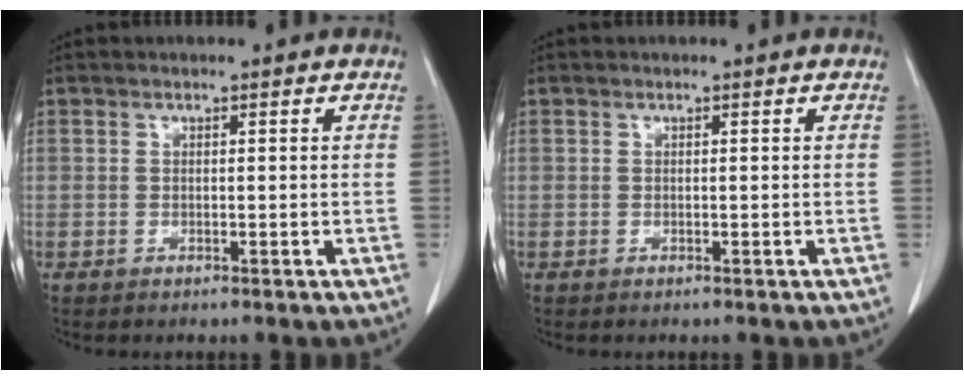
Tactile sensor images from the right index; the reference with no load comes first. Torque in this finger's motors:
{"motor_torque": [0.00, 0.00, 0.02, 0.00]}